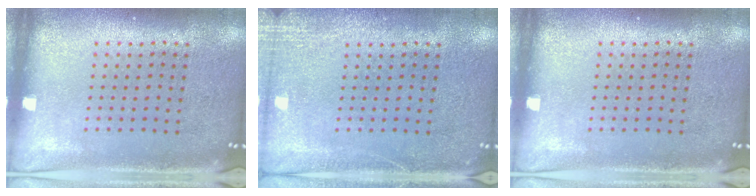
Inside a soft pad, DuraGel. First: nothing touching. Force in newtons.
{"total": 2.5, "press": 2.4, "slide": 0.3}
{"total": 0.0}